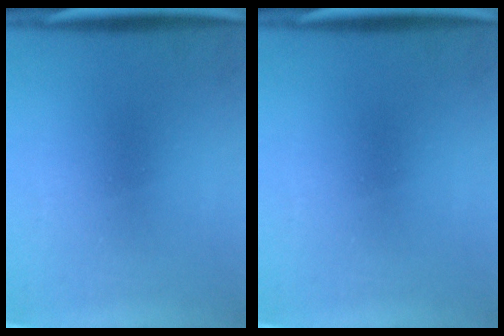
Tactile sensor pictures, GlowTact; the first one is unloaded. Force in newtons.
{"total": 0.0}